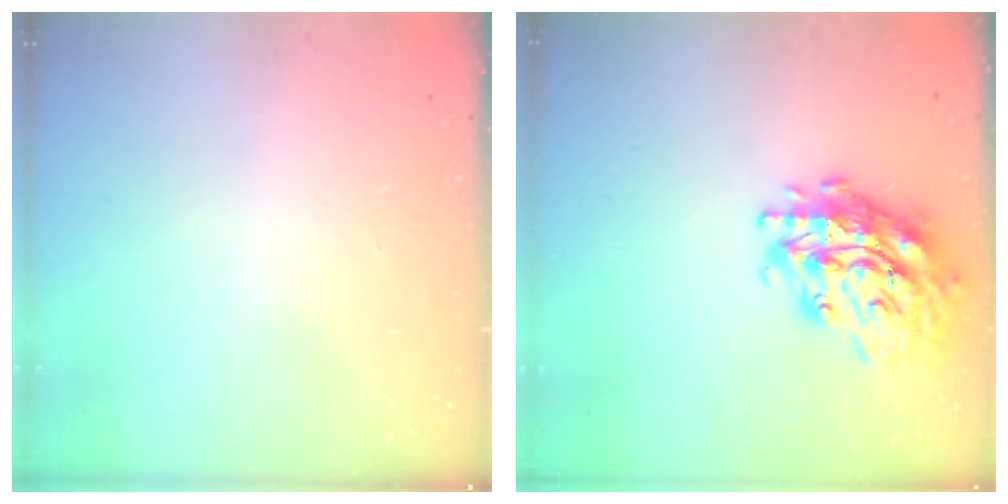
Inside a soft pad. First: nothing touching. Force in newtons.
{"total": 21.0, "press": 20.9, "slide": 2.7}